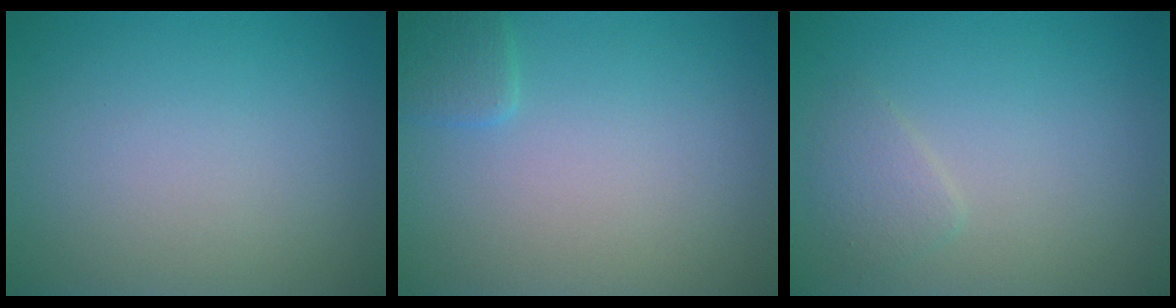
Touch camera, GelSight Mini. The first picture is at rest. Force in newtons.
{"total": 1.3, "press": 1.3, "slide": 0.1}
{"total": 1.5, "press": 1.5, "slide": 0.1}